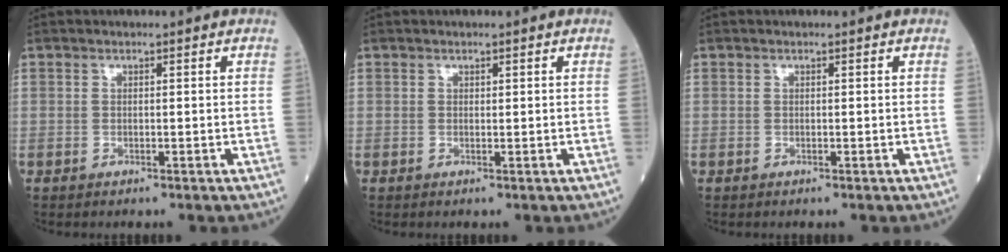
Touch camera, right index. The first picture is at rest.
{"total": 0.0}
{"total": 0.0}